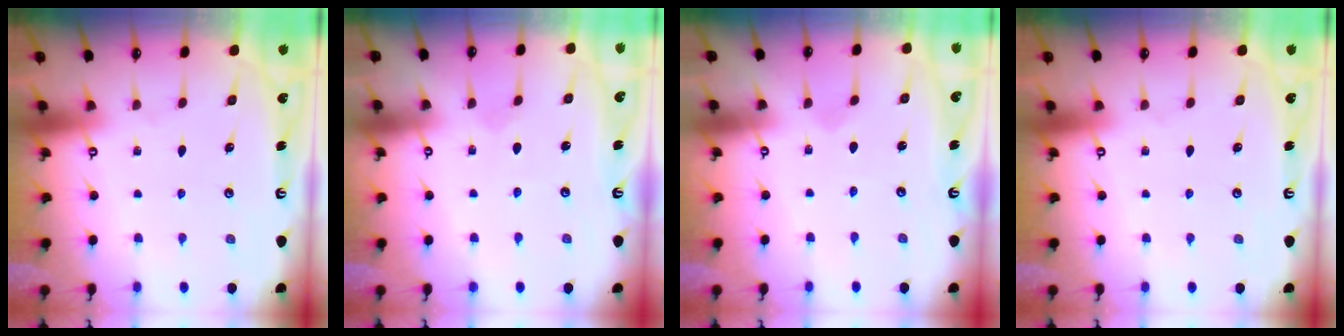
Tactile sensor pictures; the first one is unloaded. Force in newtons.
{"total": 0.9, "press": 0.9, "slide": 0.0}
{"total": 0.0}
{"total": 0.0}